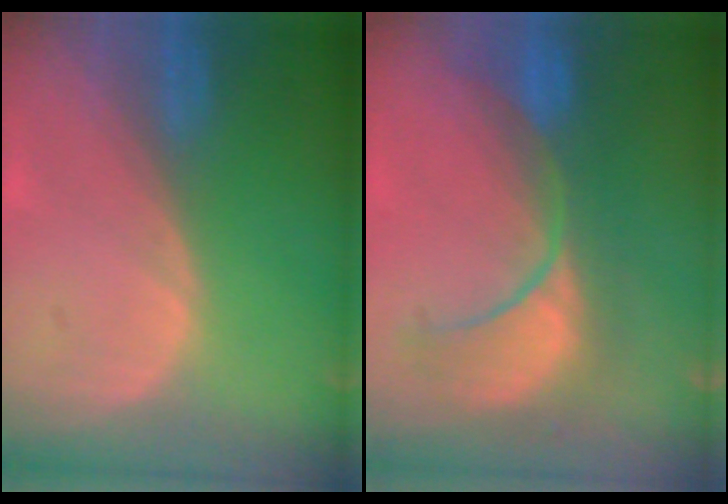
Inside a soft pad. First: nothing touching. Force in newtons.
{"total": 9.6, "press": 9.5, "slide": 1.7}